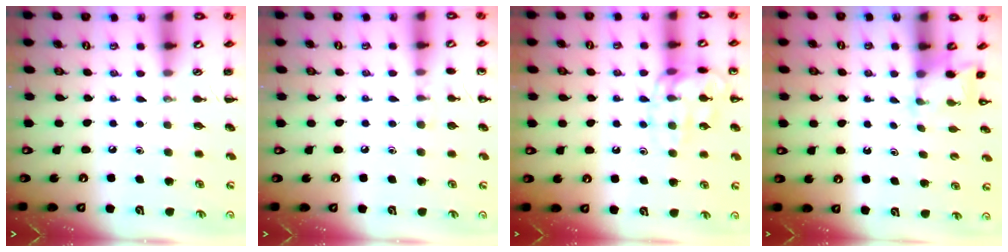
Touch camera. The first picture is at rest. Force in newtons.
{"total": 4.5, "press": 4.3, "slide": 1.4}
{"total": 13.1, "press": 13.1, "slide": 0.4}
{"total": 2.0, "press": 2.0, "slide": 0.5}